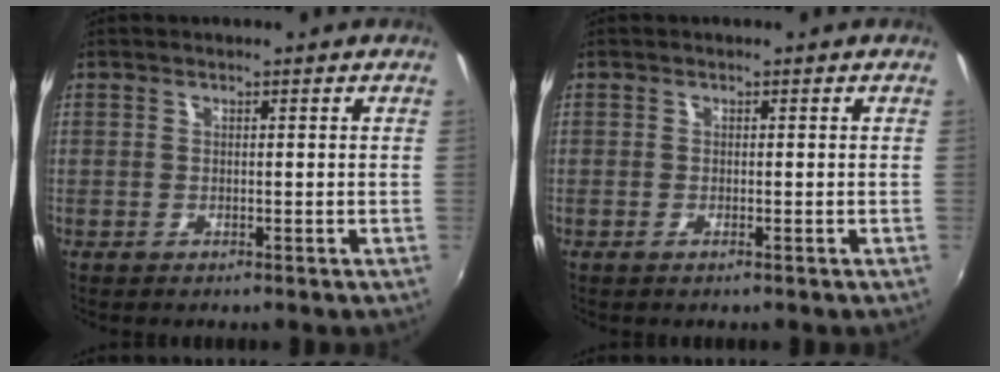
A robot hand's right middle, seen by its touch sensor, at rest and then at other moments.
{"total": 0.6, "force": [-0.4, 0.0, 0.4], "torque": [-0.005, 0.000, -0.009]}